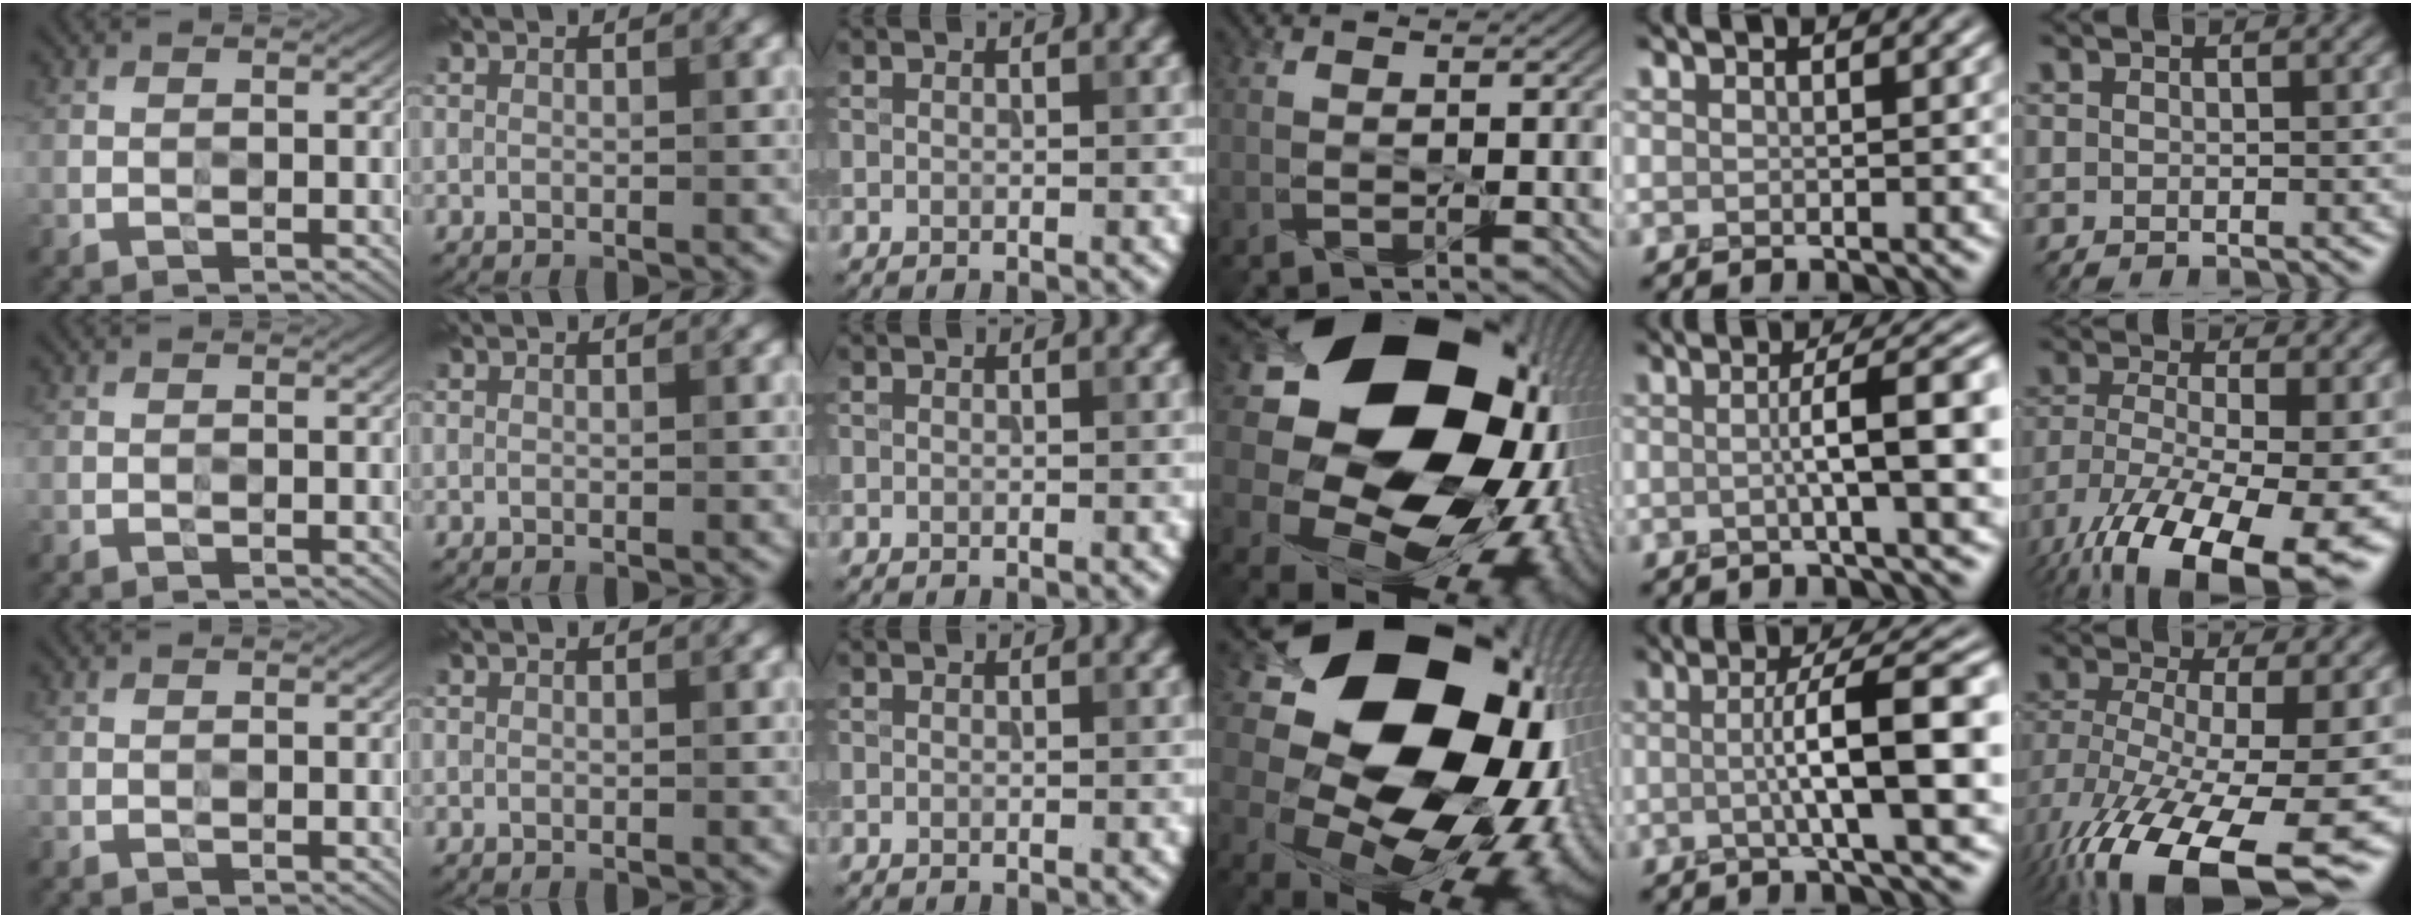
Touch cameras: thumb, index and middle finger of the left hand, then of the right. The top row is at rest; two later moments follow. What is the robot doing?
{"motion": "peel", "object": "tape"}